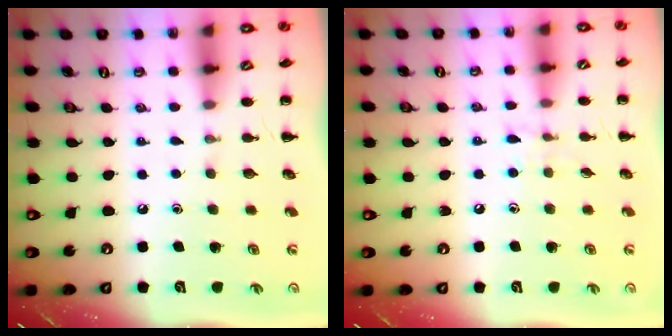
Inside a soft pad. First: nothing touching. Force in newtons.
{"total": 4.9, "press": 4.5, "slide": 1.8}